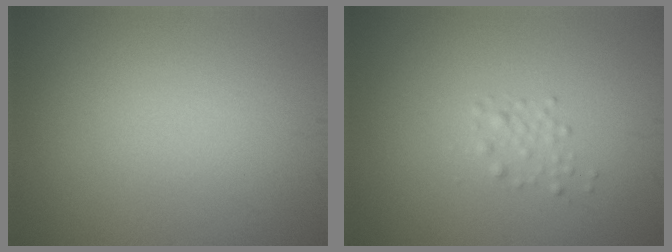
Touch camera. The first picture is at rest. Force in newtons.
{"total": 1.1, "press": 1.1, "slide": 0.1}